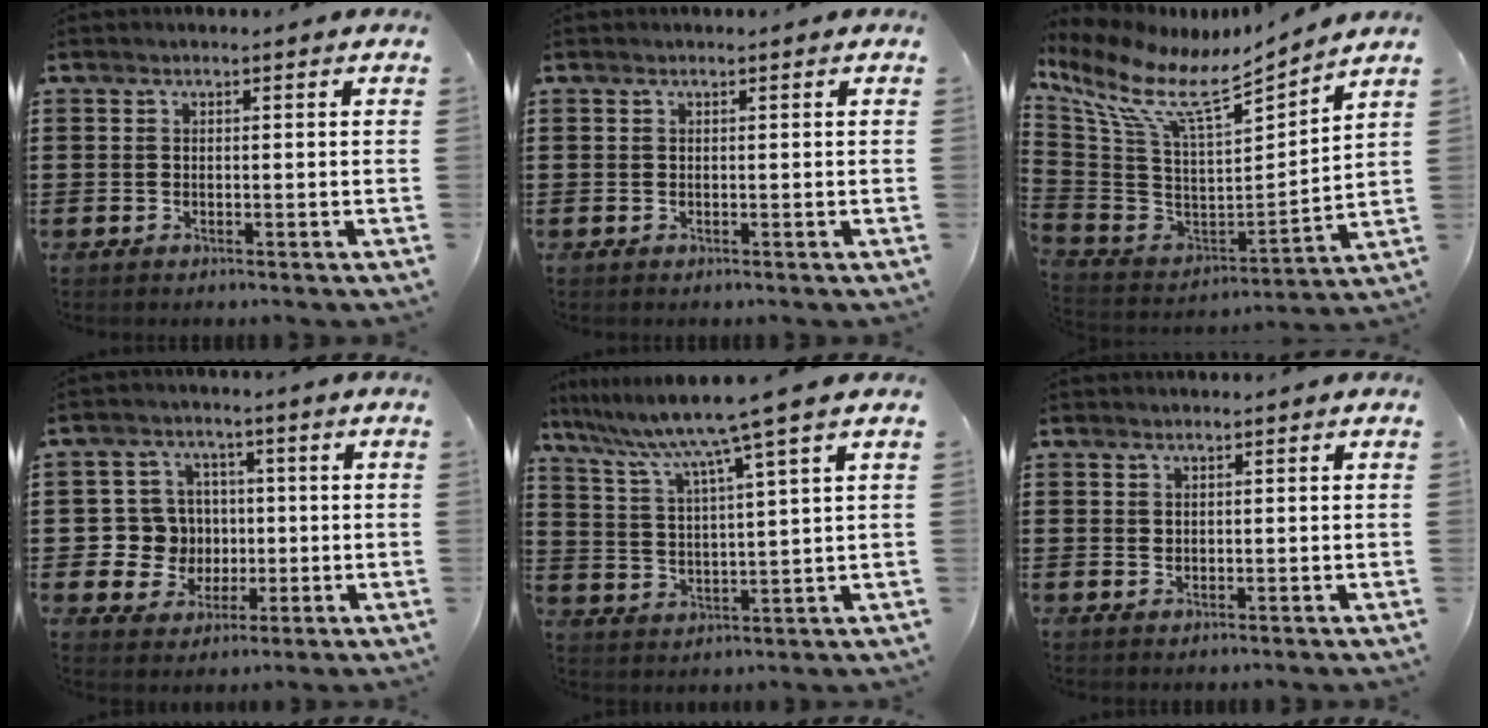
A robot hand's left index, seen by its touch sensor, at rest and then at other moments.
{"total": 0.0}
{"total": 9.6, "force": [7.0, 2.3, 6.2], "torque": [-0.148, -0.058, 0.117]}
{"total": 7.0, "force": [0.3, 6.9, 1.2], "torque": [-0.047, 0.013, 0.011]}
{"total": 8.7, "force": [6.7, -1.4, 5.3], "torque": [-0.126, -0.043, 0.107]}
{"total": 0.8, "force": [0.7, 0.4, 0.2], "torque": [-0.005, 0.002, 0.013]}